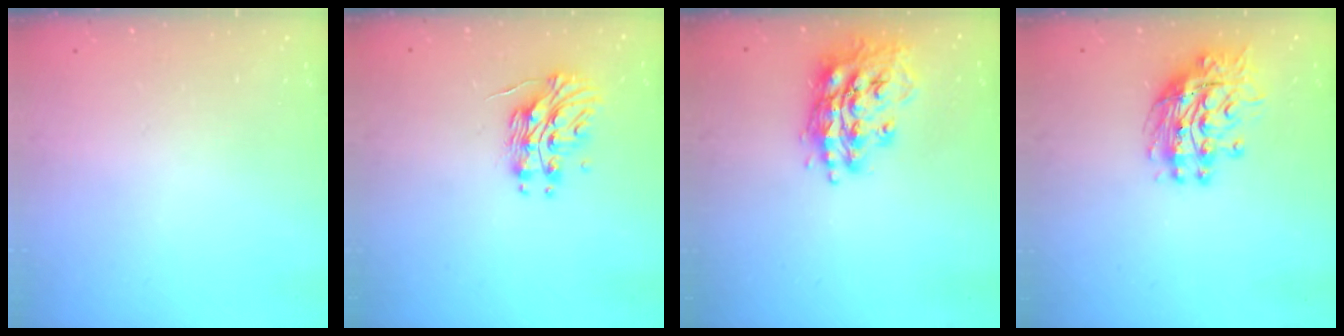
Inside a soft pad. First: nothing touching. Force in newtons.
{"total": 12.6, "press": 12.5, "slide": 0.8}
{"total": 16.9, "press": 16.8, "slide": 1.5}
{"total": 11.1, "press": 11.0, "slide": 1.5}